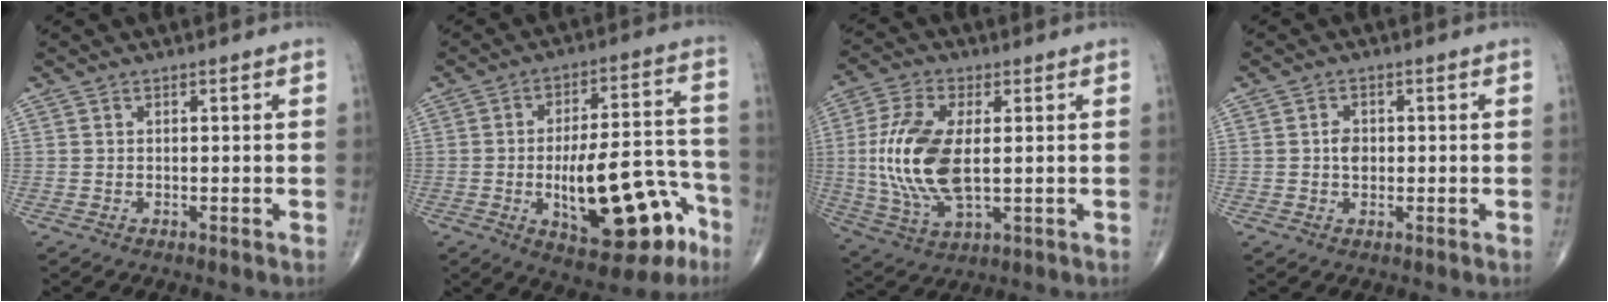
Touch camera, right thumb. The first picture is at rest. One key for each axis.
{"total": 20.5, "fx": -7.6, "fy": 8.1, "fz": 17.2, "tx": -0.221, "ty": 0.048, "tz": -0.094}
{"total": 15.5, "fx": 0.6, "fy": 7.4, "fz": 13.6, "tx": -0.297, "ty": -0.008, "tz": 0.018}
{"total": 2.6, "fx": 0.0, "fy": 1.9, "fz": 1.8, "tx": -0.023, "ty": 0.003, "tz": 0.000}